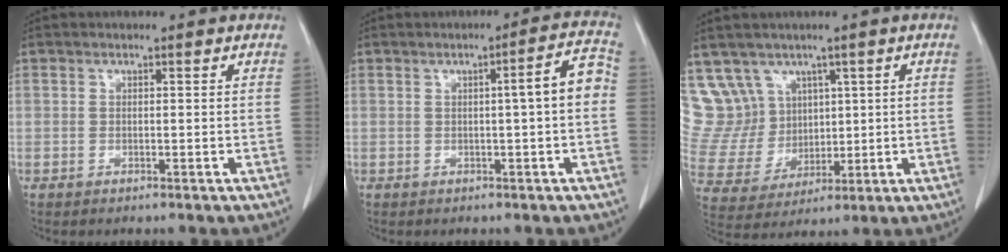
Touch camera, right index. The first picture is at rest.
{"total": 5.0, "force": [-0.1, 0.0, 5.0], "torque": [-0.066, 0.011, -0.003]}
{"total": 11.6, "force": [6.4, 9.6, 1.7], "torque": [-0.062, 0.057, 0.155]}